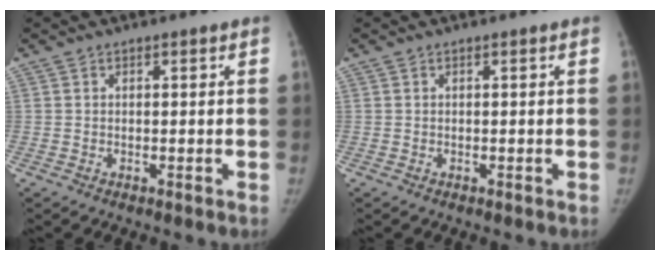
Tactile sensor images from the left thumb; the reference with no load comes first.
{"total": 0.0}